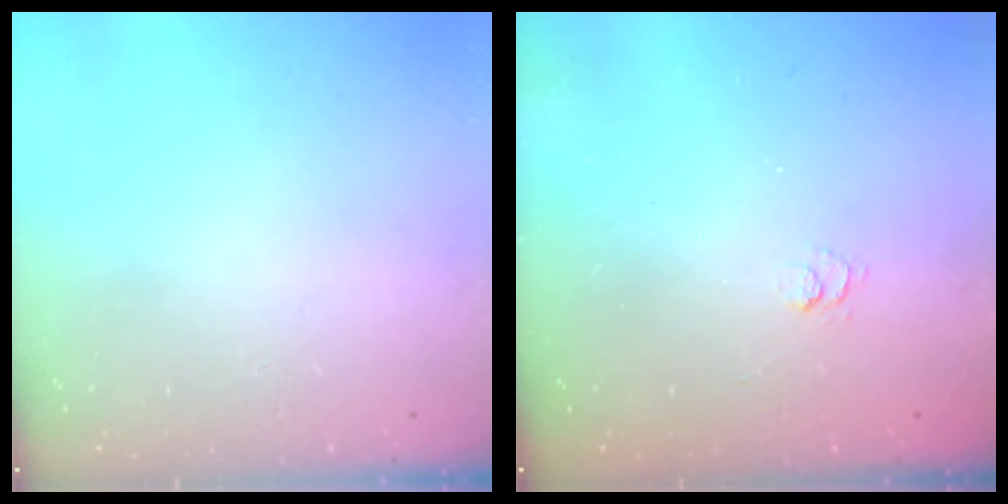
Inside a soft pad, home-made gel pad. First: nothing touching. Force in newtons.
{"total": 2.7, "press": 2.2, "slide": 1.5}